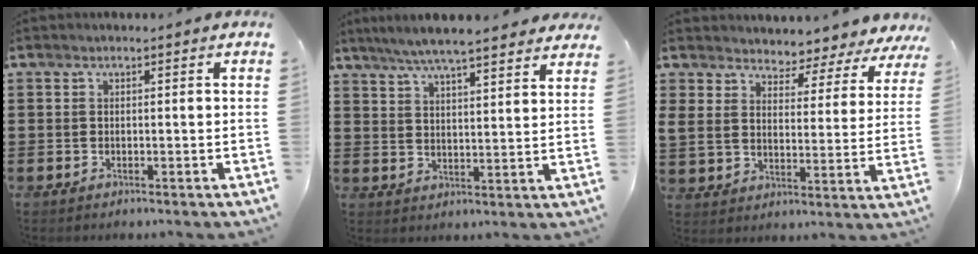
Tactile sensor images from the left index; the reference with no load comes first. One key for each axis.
{"total": 6.3, "fx": 5.7, "fy": 0.3, "fz": 2.5, "tx": -0.068, "ty": -0.018, "tz": 0.102}
{"total": 3.9, "fx": 3.6, "fy": 1.5, "fz": 0.4, "tx": -0.035, "ty": -0.022, "tz": 0.058}